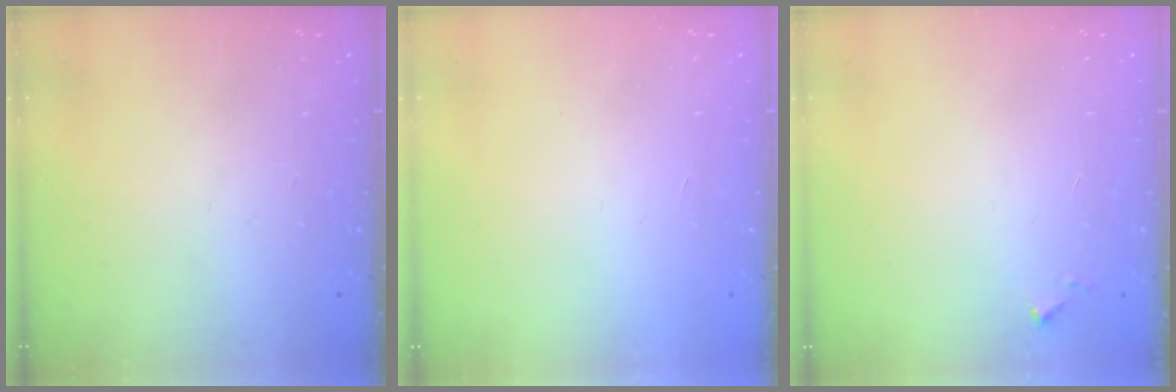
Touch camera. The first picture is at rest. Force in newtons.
{"total": 1.6, "press": 1.6, "slide": 0.1}
{"total": 4.2, "press": 4.2, "slide": 0.1}